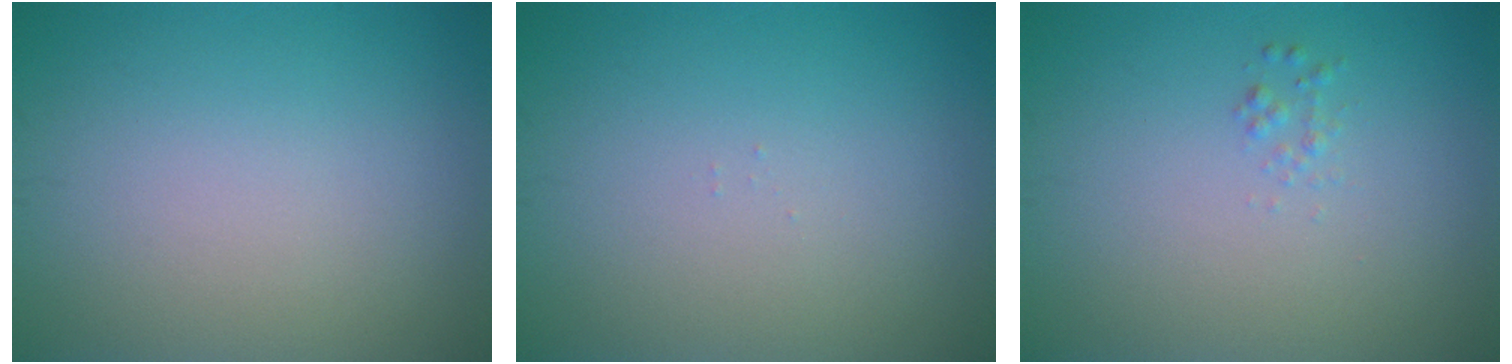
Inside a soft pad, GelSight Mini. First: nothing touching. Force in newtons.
{"total": 0.0}
{"total": 0.7, "press": 0.7, "slide": 0.0}